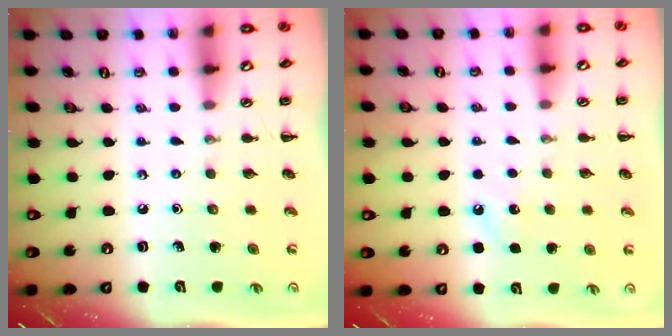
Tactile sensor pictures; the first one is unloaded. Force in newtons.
{"total": 4.9, "press": 4.7, "slide": 1.4}